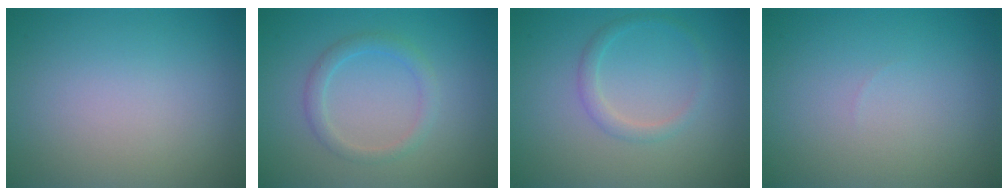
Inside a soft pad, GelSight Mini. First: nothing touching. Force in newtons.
{"total": 1.9, "press": 1.9, "slide": 0.2}
{"total": 1.6, "press": 1.6, "slide": 0.1}
{"total": 0.0}